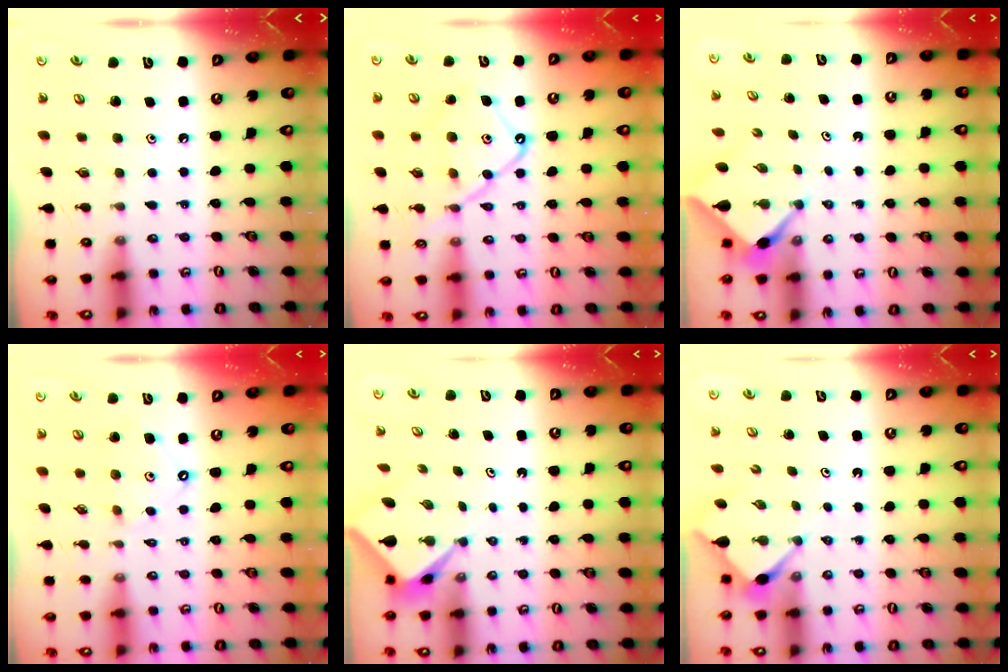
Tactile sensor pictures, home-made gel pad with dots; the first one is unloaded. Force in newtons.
{"total": 13.8, "press": 13.7, "slide": 1.2}
{"total": 2.2, "press": 2.2, "slide": 0.3}
{"total": 7.2, "press": 7.2, "slide": 0.7}
{"total": 2.2, "press": 2.2, "slide": 0.2}
{"total": 2.8, "press": 2.8, "slide": 0.3}